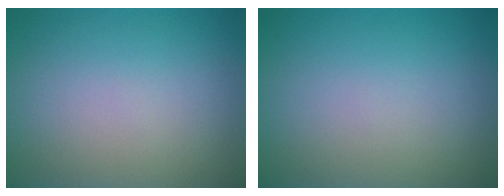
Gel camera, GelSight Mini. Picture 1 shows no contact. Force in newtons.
{"total": 0.0}